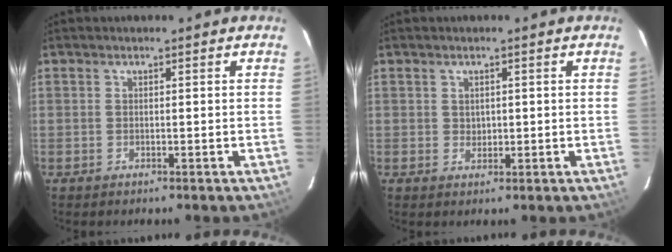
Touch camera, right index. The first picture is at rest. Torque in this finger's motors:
{"motor_torque": [0.00, -0.04, -0.03, 0.00]}